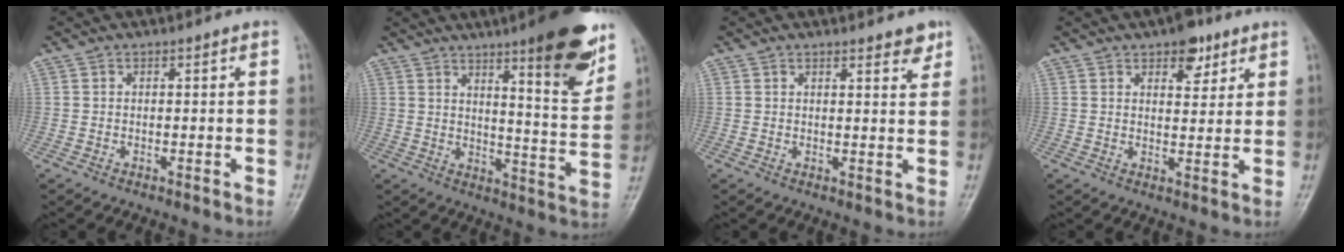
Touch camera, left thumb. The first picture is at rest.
{"total": 16.2, "force": [9.8, 2.9, 12.7], "torque": [-0.146, -0.059, 0.141]}
{"total": 3.1, "force": [2.4, 0.9, 1.7], "torque": [-0.009, -0.017, 0.030]}
{"total": 6.2, "force": [3.8, 3.2, 3.7], "torque": [-0.024, -0.017, 0.050]}